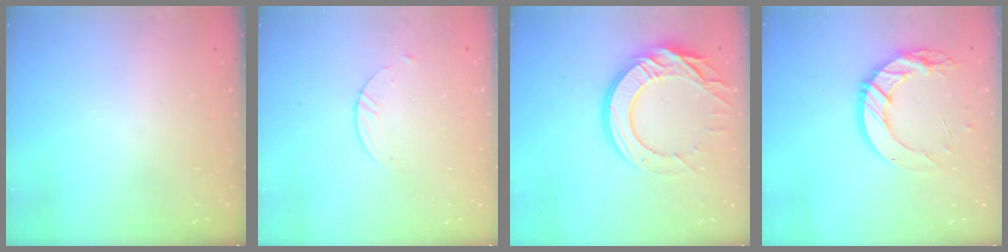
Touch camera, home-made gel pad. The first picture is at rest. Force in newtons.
{"total": 2.1, "press": 2.1, "slide": 0.2}
{"total": 17.9, "press": 17.8, "slide": 1.9}
{"total": 14.7, "press": 14.6, "slide": 1.3}